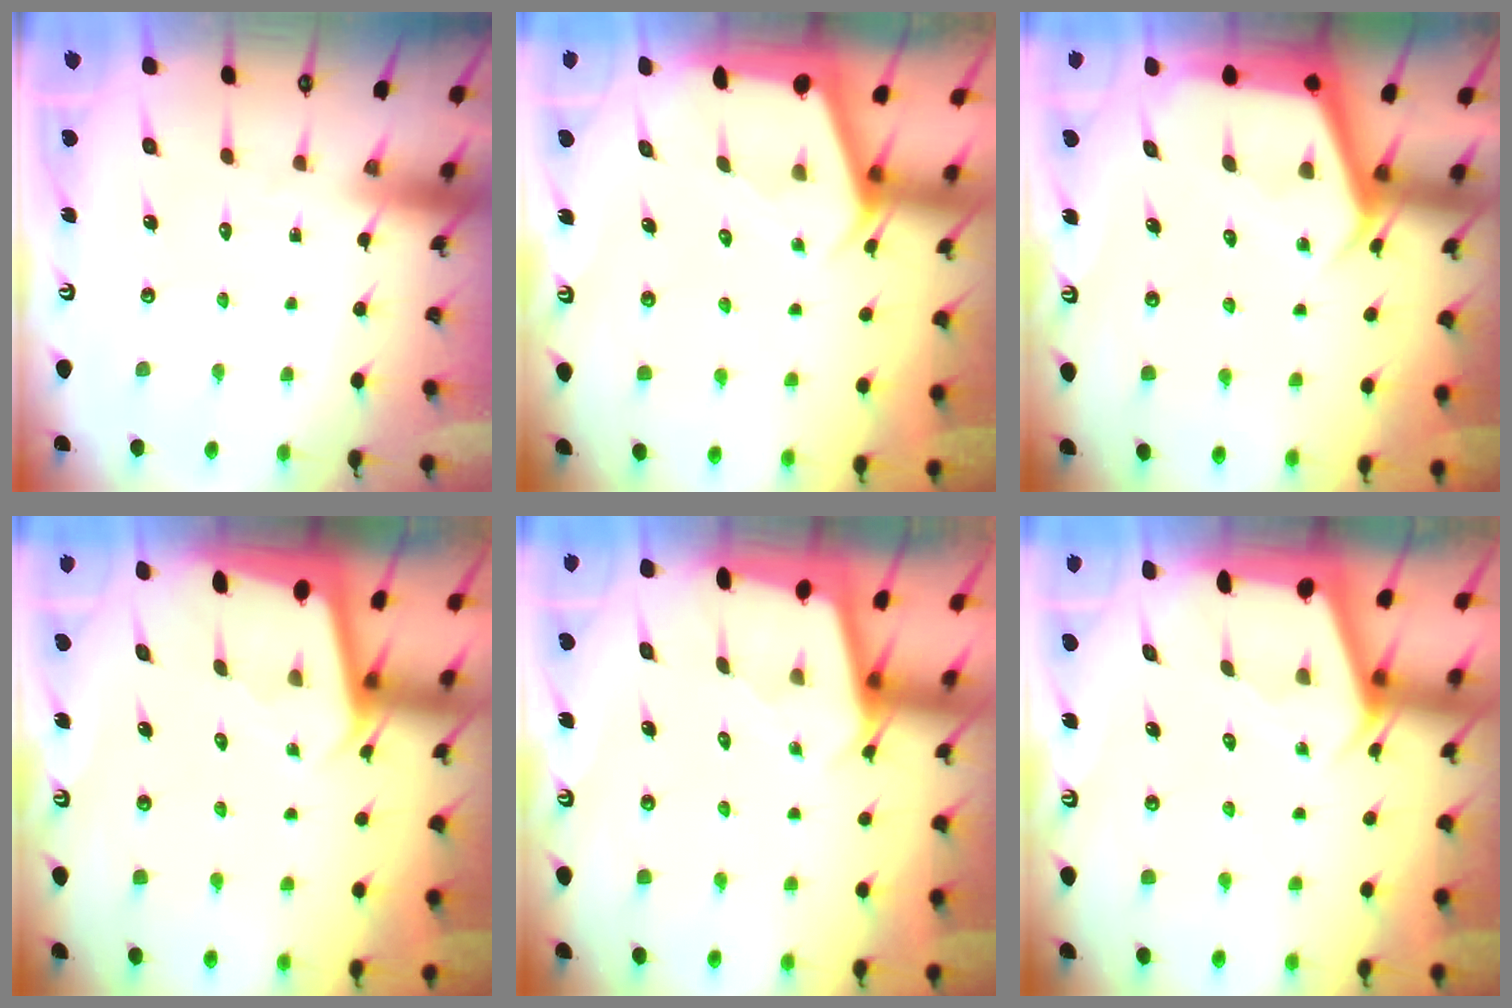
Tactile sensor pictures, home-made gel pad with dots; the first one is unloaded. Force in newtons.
{"total": 2.3, "press": 2.3, "slide": 0.3}
{"total": 5.4, "press": 5.4, "slide": 0.4}
{"total": 1.9, "press": 1.9, "slide": 0.1}
{"total": 1.9, "press": 1.9, "slide": 0.2}
{"total": 2.5, "press": 2.5, "slide": 0.3}